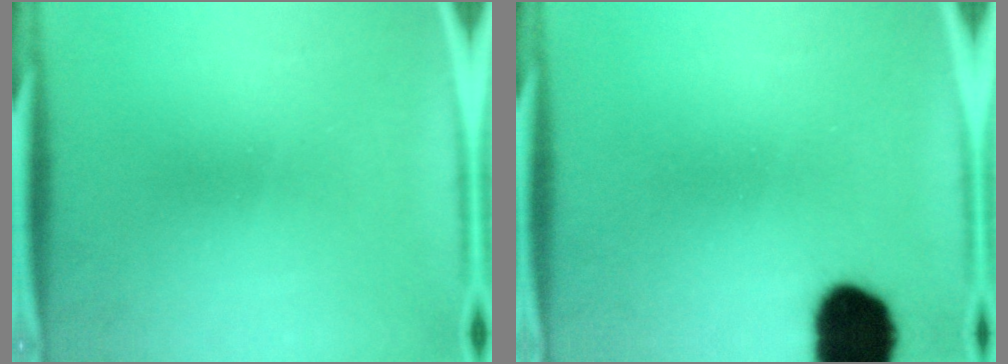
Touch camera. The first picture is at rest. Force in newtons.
{"total": 10.9}